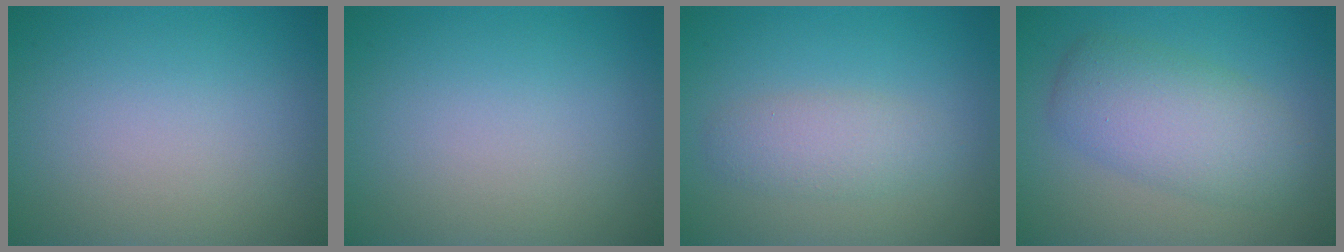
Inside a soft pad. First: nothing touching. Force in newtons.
{"total": 0.0}
{"total": 2.6, "press": 2.6, "slide": 0.2}
{"total": 5.3, "press": 5.2, "slide": 0.2}